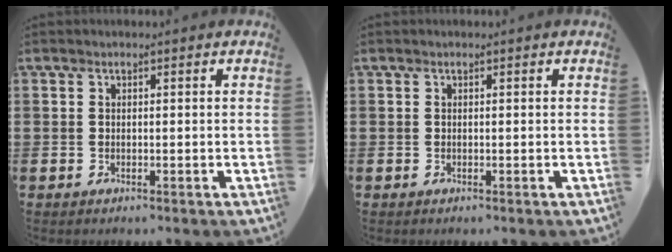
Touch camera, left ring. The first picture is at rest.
{"total": 0.0}